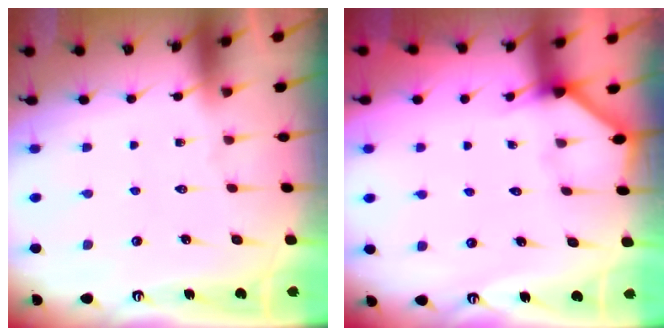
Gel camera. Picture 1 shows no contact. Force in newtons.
{"total": 2.2, "press": 2.2, "slide": 0.4}